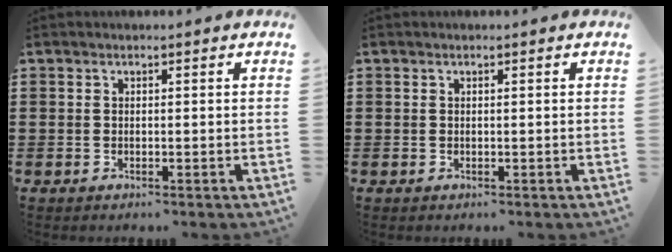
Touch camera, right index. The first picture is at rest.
{"total": 0.0}